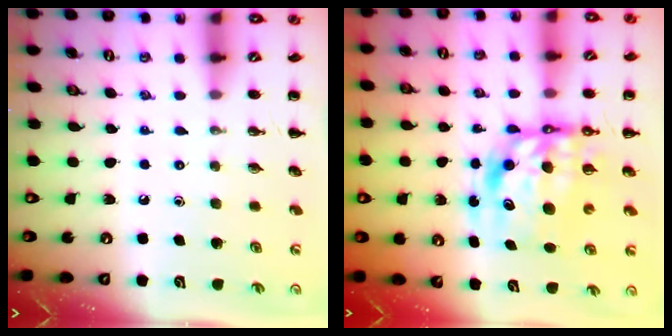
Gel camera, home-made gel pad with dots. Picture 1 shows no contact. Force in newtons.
{"total": 10.4, "press": 10.0, "slide": 2.8}